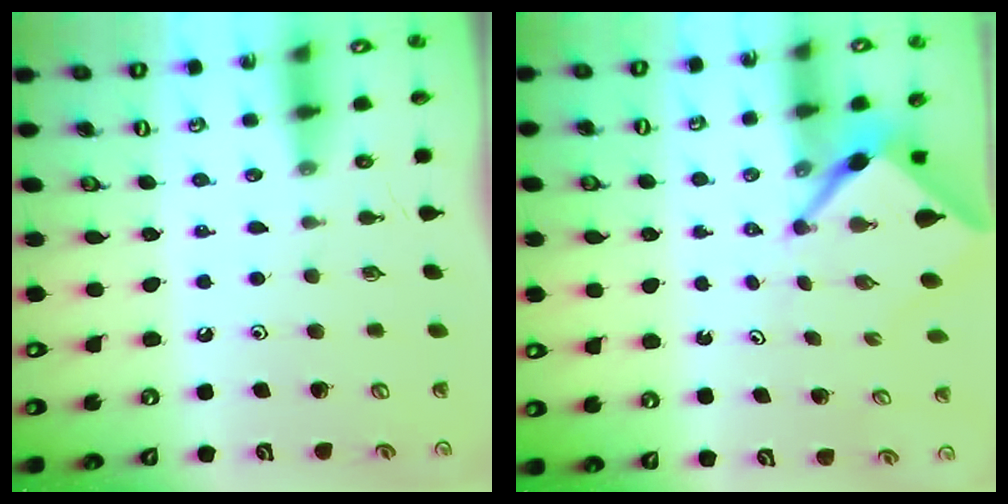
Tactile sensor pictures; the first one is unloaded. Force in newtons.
{"total": 3.3, "press": 3.3, "slide": 0.3}